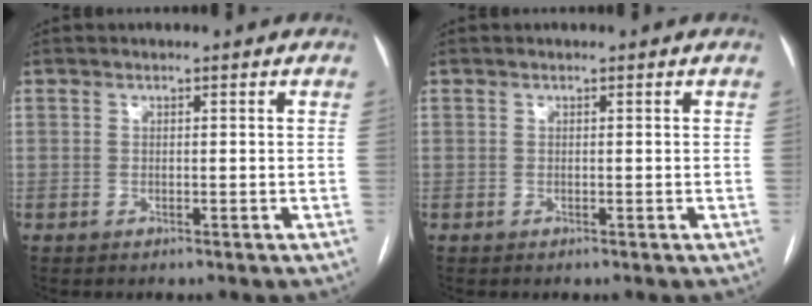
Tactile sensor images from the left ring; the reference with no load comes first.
{"total": 0.0}